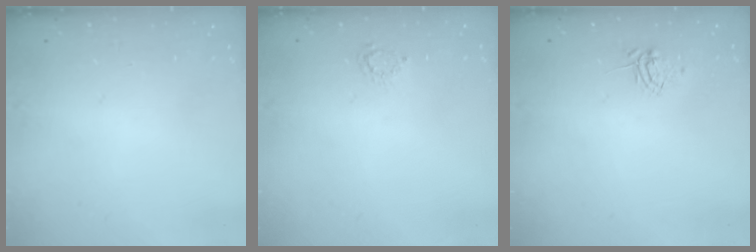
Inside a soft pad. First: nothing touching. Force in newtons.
{"total": 2.6, "press": 2.6, "slide": 0.4}
{"total": 5.9, "press": 5.9, "slide": 0.5}